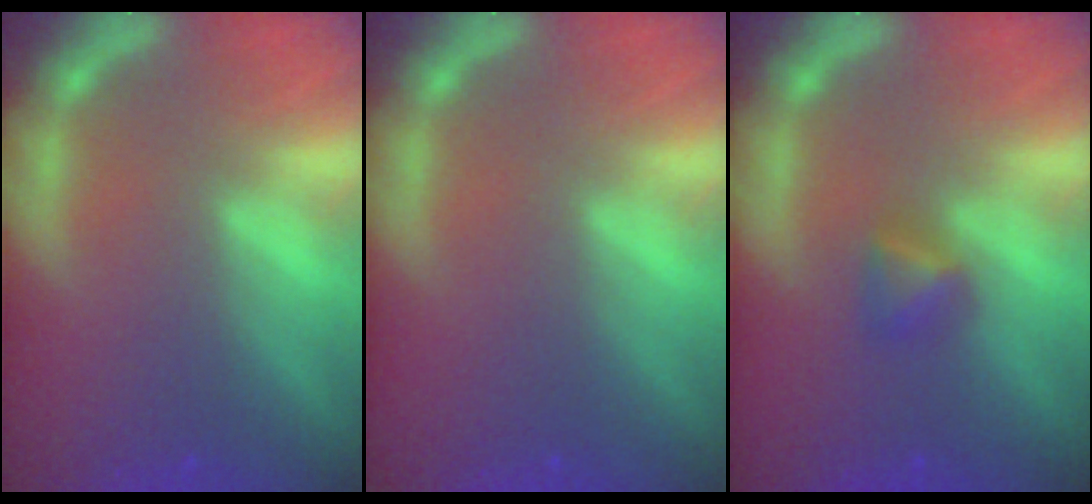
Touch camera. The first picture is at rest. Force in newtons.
{"total": 0.0}
{"total": 1.9}